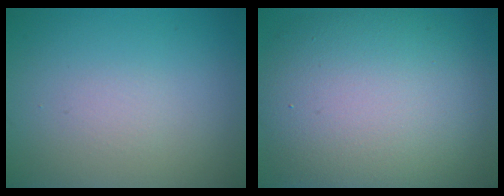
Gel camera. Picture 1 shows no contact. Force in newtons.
{"total": 12.9, "press": 12.9, "slide": 0.4}